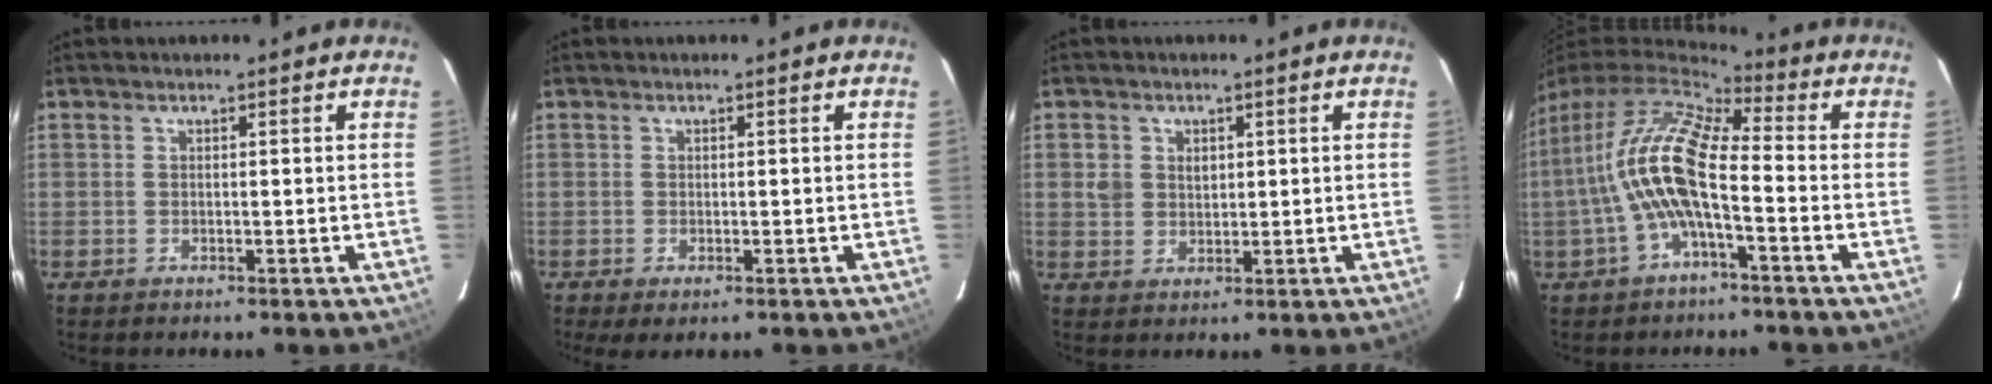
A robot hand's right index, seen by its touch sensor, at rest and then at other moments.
{"total": 2.0, "force": [-0.8, 0.8, 1.7], "torque": [-0.034, -0.009, -0.011]}
{"total": 3.7, "force": [0.9, 3.4, 1.3], "torque": [-0.022, 0.008, 0.017]}
{"total": 12.5, "force": [-2.1, 3.5, 11.8], "torque": [-0.226, 0.006, -0.040]}